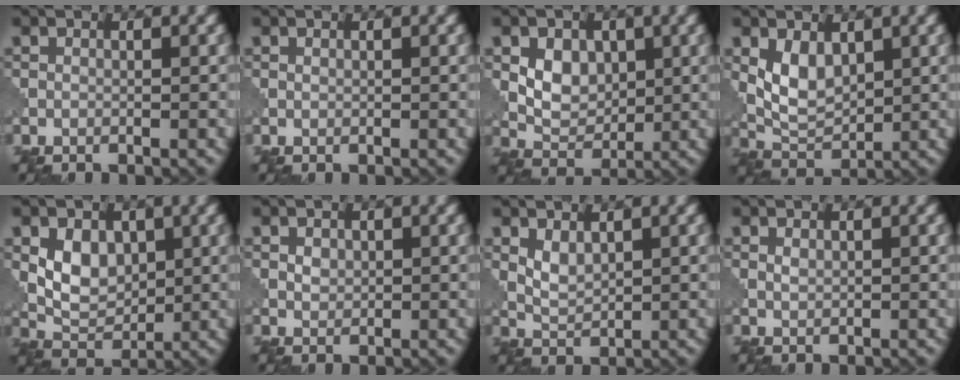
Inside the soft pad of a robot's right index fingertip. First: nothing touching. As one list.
[{"total": 0.0}, {"total": 3.9, "force": [0.8, 2.9, 2.5], "torque": [-0.044, -0.005, 0.011]}, {"total": 3.8, "force": [1.1, 2.4, 2.8], "torque": [-0.060, -0.006, 0.027]}, {"total": 4.4, "force": [0.8, 3.1, 3.0], "torque": [-0.056, -0.006, 0.014]}, {"total": 1.2, "force": [0.4, 0.9, 0.6], "torque": [-0.011, 0.000, 0.008]}, {"total": 2.0, "force": [0.9, 1.2, 1.4], "torque": [-0.033, -0.003, 0.022]}, {"total": 0.8, "force": [0.3, 0.5, 0.5], "torque": [-0.015, 0.000, 0.008]}]